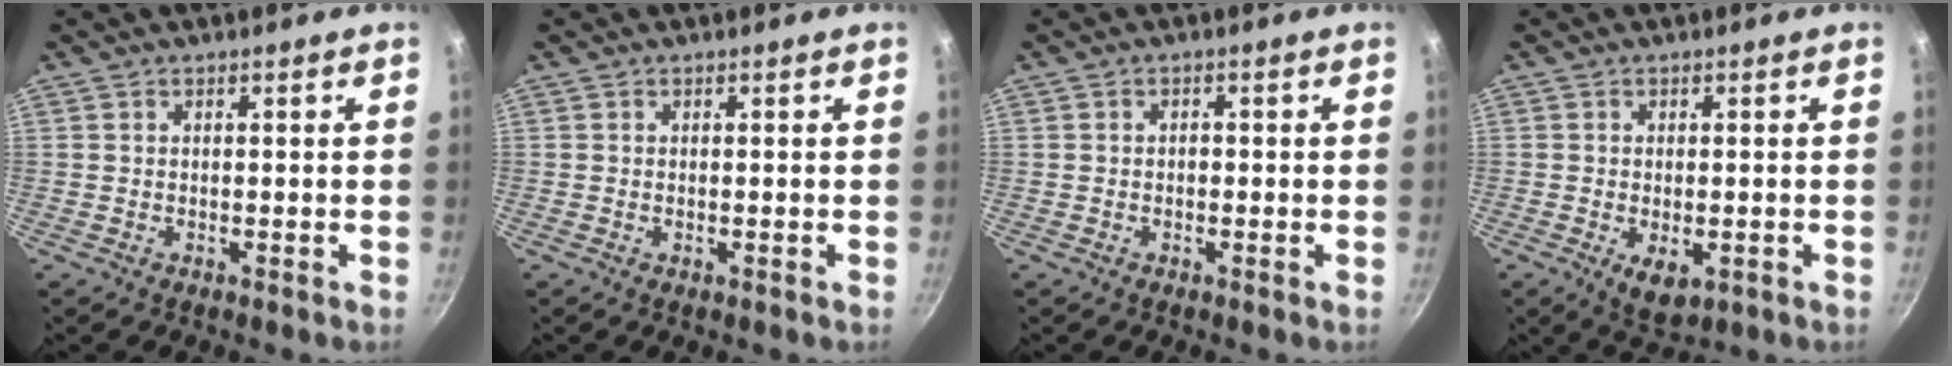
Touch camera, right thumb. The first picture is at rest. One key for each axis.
{"total": 0.0}
{"total": 1.0, "fx": -0.3, "fy": 0.8, "fz": 0.5, "tx": -0.007, "ty": 0.004, "tz": -0.005}
{"total": 5.2, "fx": -1.5, "fy": 2.9, "fz": 4.1, "tx": -0.055, "ty": -0.008, "tz": -0.013}